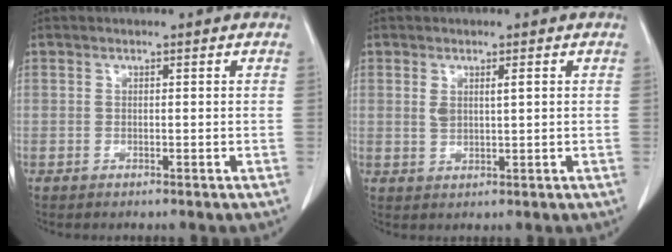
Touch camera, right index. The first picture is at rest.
{"total": 2.5, "force": [0.8, 0.7, 2.2], "torque": [-0.046, 0.006, 0.020]}